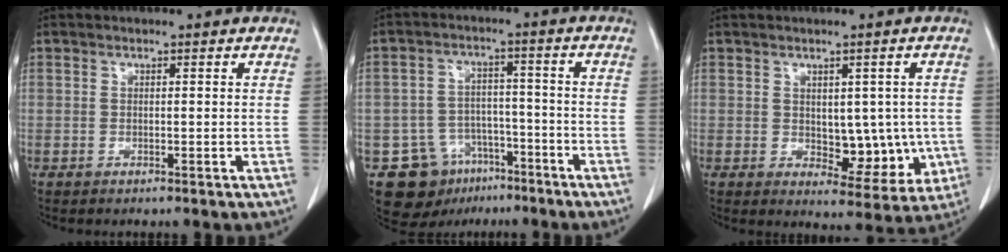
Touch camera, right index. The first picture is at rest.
{"total": 10.8, "force": [-6.3, 8.2, 3.1], "torque": [-0.050, 0.030, -0.089]}
{"total": 7.7, "force": [-0.4, 4.6, 6.1], "torque": [-0.056, 0.001, 0.010]}